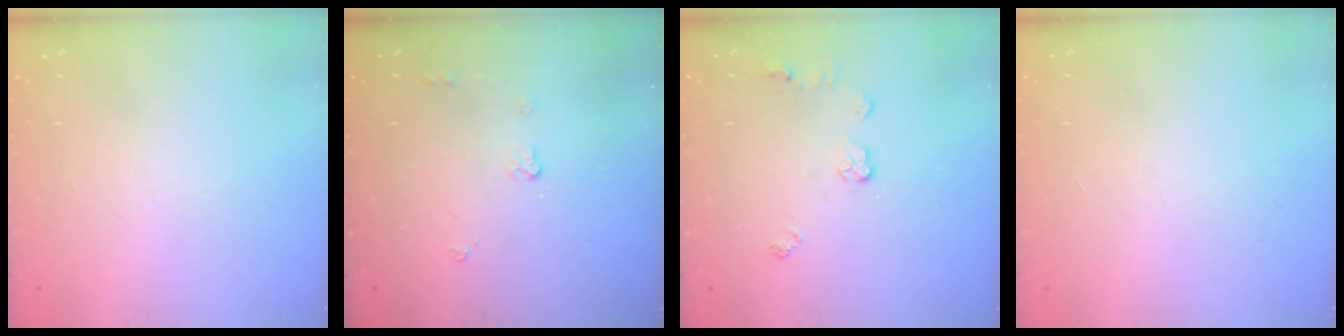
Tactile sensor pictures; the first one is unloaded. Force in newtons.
{"total": 3.8, "press": 3.8, "slide": 0.5}
{"total": 7.0, "press": 6.9, "slide": 0.4}
{"total": 0.0}